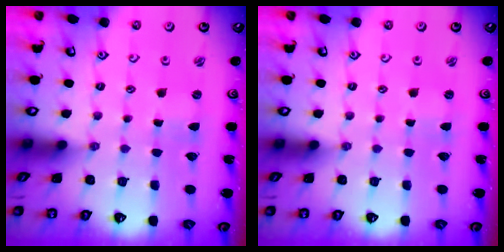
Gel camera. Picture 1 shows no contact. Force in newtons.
{"total": 1.1, "press": 1.0, "slide": 0.4}